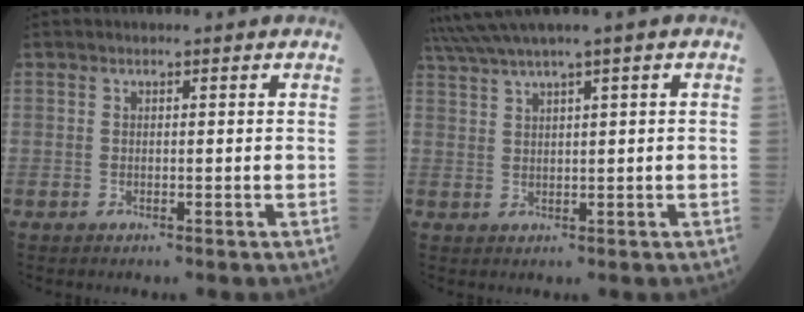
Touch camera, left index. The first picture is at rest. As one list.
[{"total": 5.1, "force": [3.6, -1.1, 3.4], "torque": [-0.079, 0.019, 0.076]}]